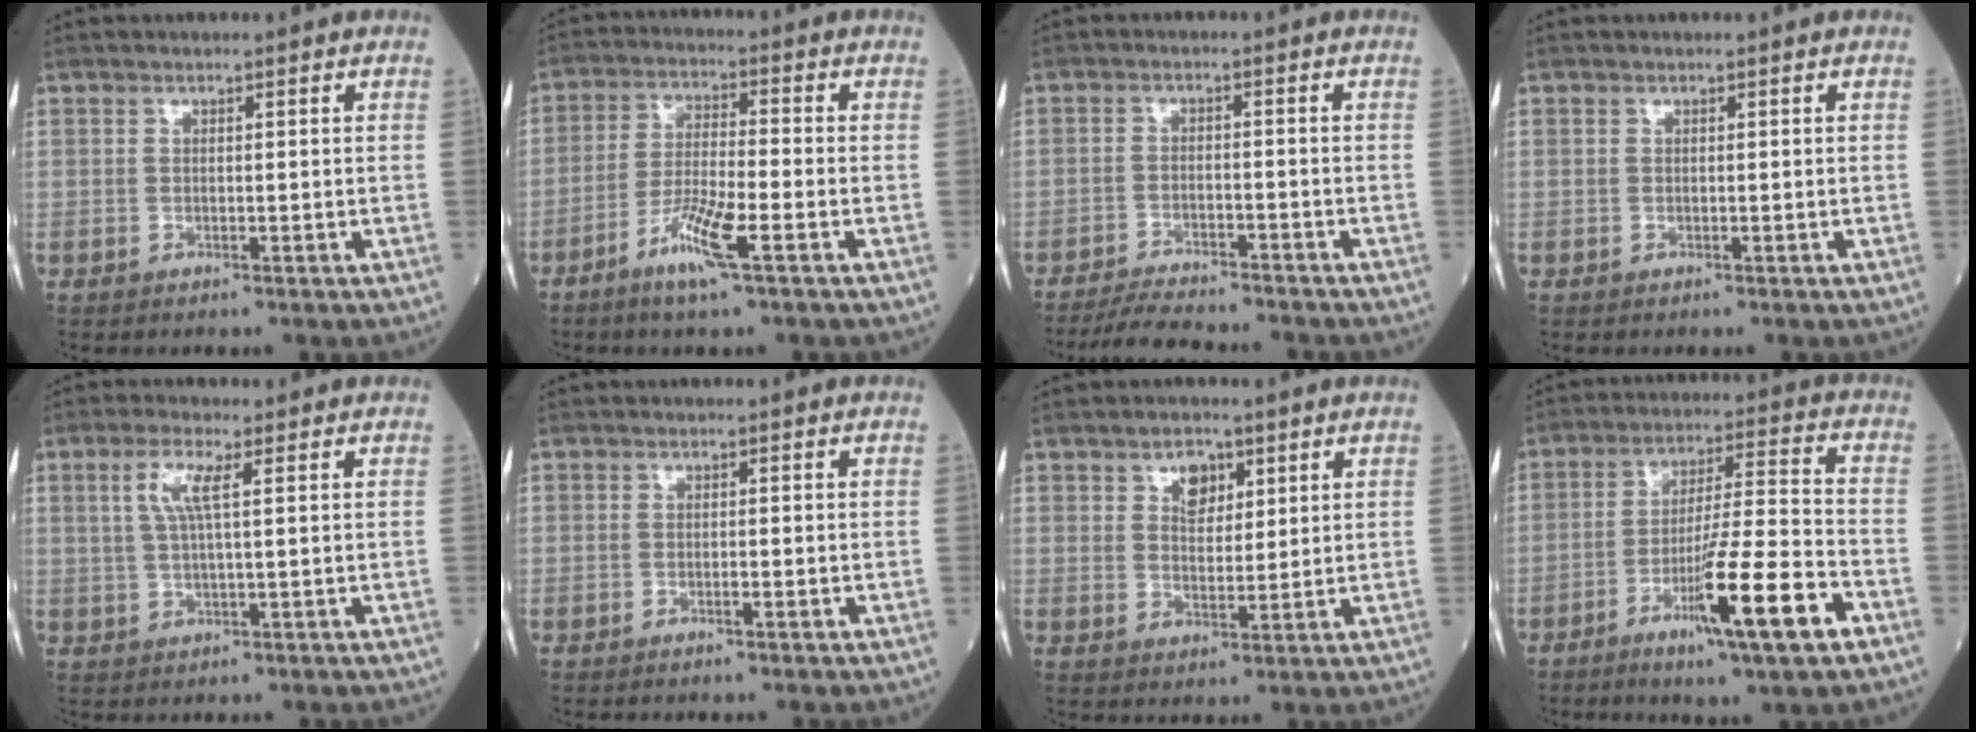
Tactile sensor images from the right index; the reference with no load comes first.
{"total": 7.8, "force": [-4.1, 0.3, 6.7], "torque": [-0.135, -0.010, -0.077]}
{"total": 8.6, "force": [-8.1, 0.7, 3.1], "torque": [-0.049, -0.011, -0.126]}
{"total": 0.0}
{"total": 4.4, "force": [1.6, 0.5, 4.1], "torque": [-0.092, 0.006, 0.036]}
{"total": 0.7, "force": [-0.3, 0.1, 0.6], "torque": [-0.014, 0.001, -0.002]}
{"total": 4.3, "force": [2.3, 2.4, 2.6], "torque": [-0.044, 0.004, 0.044]}
{"total": 14.5, "force": [-6.8, 0.0, 12.7], "torque": [-0.219, -0.018, -0.112]}